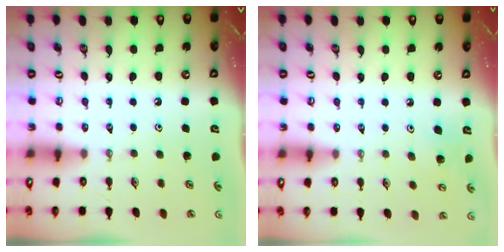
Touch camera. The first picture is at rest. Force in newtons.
{"total": 7.2, "press": 7.0, "slide": 1.5}